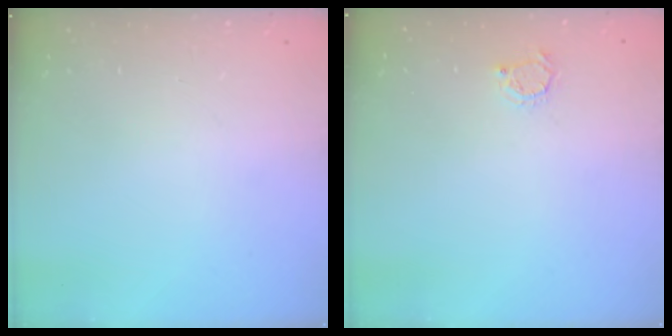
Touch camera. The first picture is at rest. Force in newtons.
{"total": 2.6, "press": 2.6, "slide": 0.4}